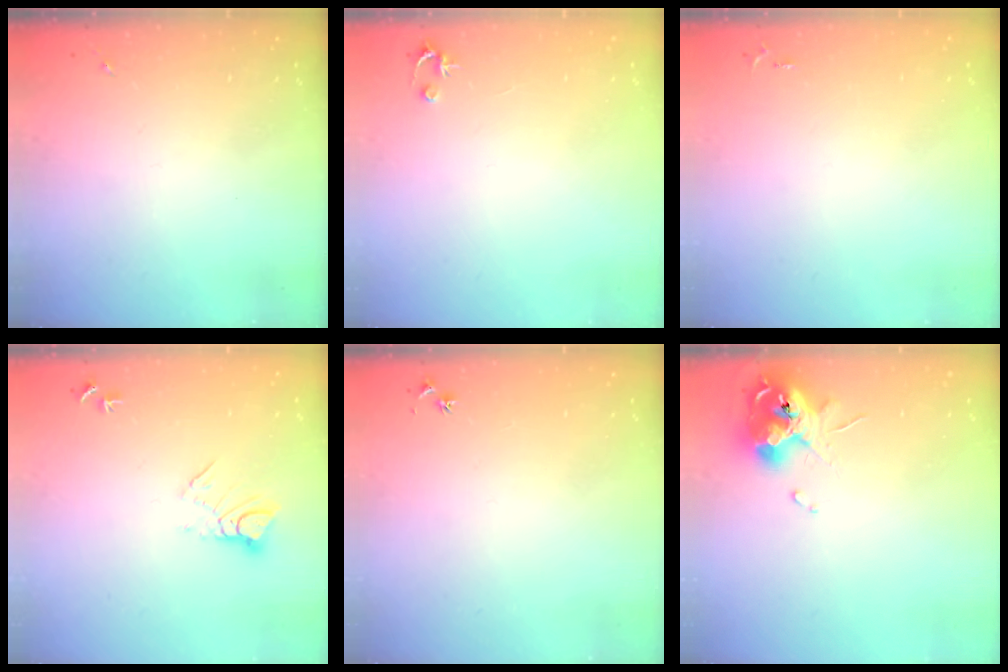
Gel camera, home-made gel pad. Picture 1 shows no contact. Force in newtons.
{"total": 2.5, "press": 2.5, "slide": 0.2}
{"total": 2.5, "press": 2.5, "slide": 0.3}
{"total": 5.9, "press": 5.9, "slide": 0.5}
{"total": 3.0, "press": 2.9, "slide": 0.4}
{"total": 12.4, "press": 12.2, "slide": 1.6}